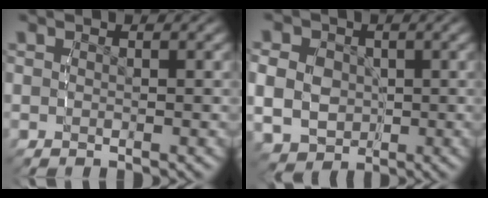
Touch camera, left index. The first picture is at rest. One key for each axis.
{"total": 7.7, "fx": -0.2, "fy": 6.9, "fz": 3.6, "tx": -0.079, "ty": -0.036, "tz": 0.007}